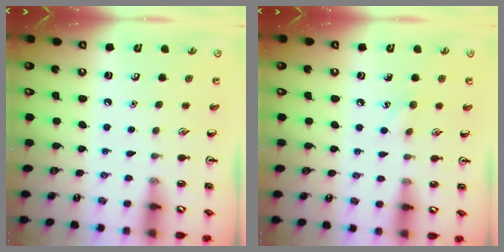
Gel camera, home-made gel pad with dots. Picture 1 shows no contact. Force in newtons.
{"total": 5.2, "press": 5.0, "slide": 1.6}